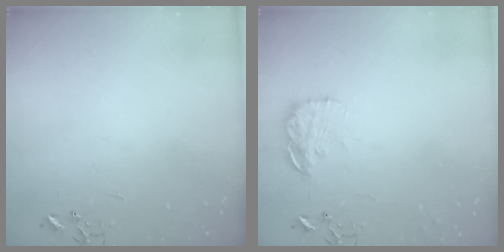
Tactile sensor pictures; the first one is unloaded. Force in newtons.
{"total": 12.9, "press": 12.8, "slide": 0.6}